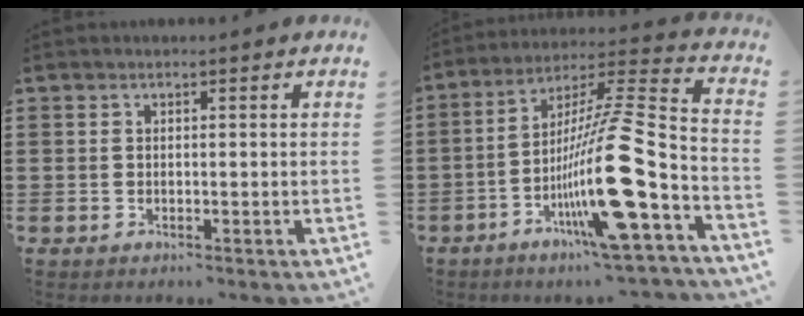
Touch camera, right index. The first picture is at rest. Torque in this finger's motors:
{"motor_torque": [2.14, 0.00, 1.05, 0.21]}